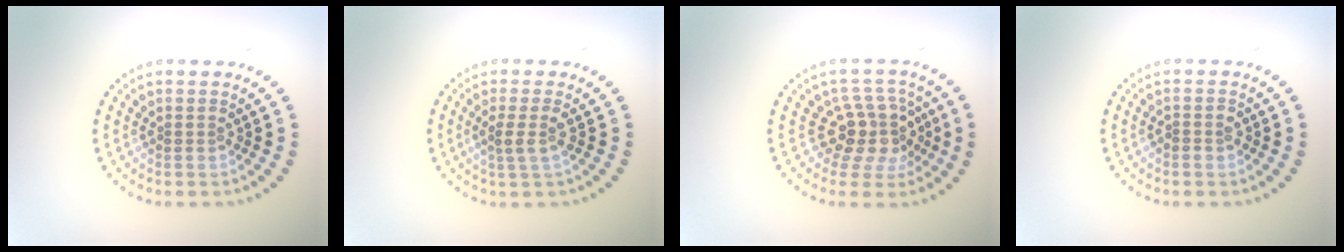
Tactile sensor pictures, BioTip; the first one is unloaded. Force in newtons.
{"total": 1.8, "press": 1.4, "slide": 1.1}
{"total": 4.0, "press": 3.1, "slide": 2.5}
{"total": 1.2, "press": 1.0, "slide": 0.6}